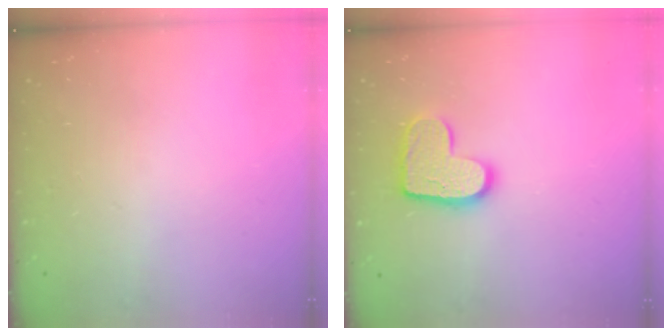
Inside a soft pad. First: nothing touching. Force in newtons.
{"total": 12.8, "press": 12.8, "slide": 0.8}